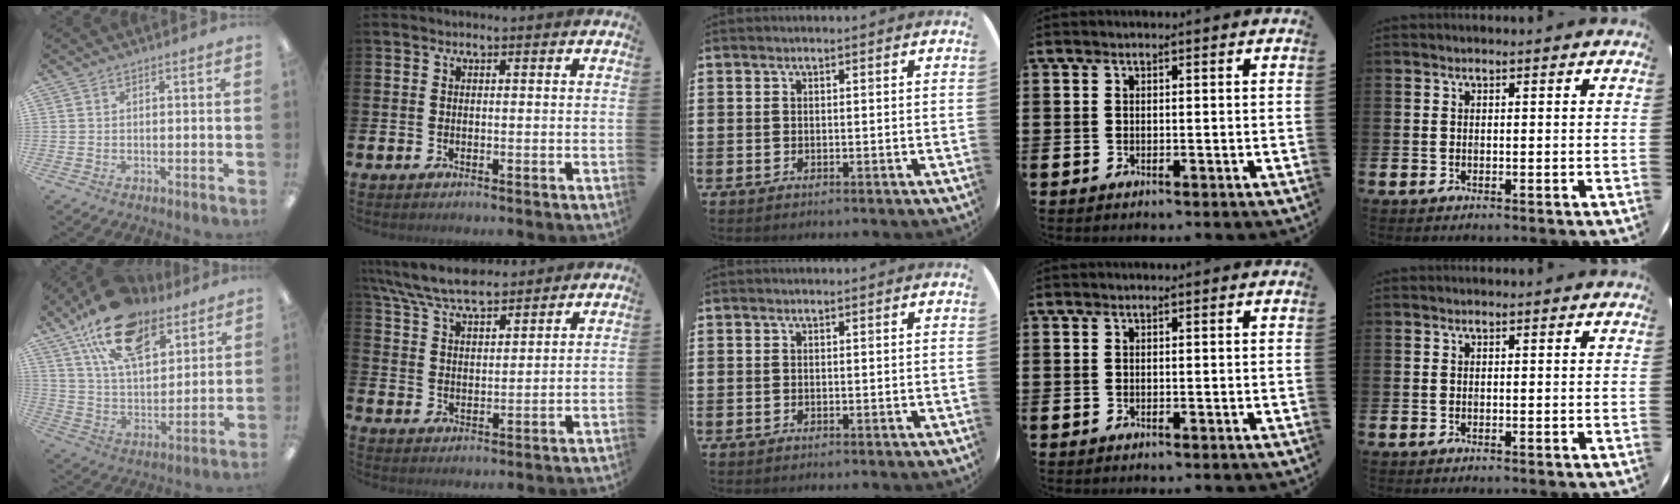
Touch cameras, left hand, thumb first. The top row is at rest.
{"thumb": {"total": 19.2, "force": [12.6, 9.3, 11.1], "torque": [-0.186, -0.055, 0.223]}, "index": {"total": 7.8, "force": [7.3, 1.4, 2.3], "torque": [-0.073, -0.030, 0.134]}}